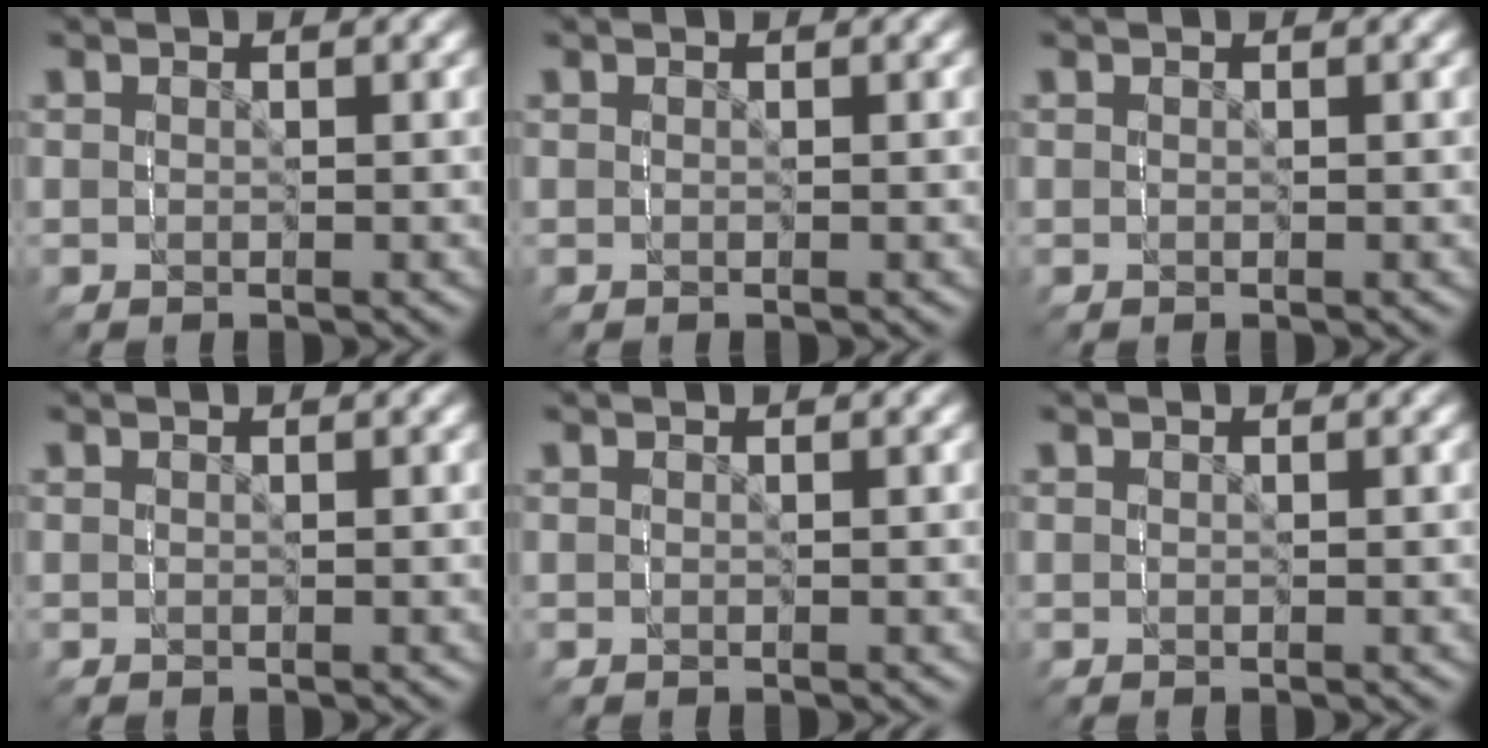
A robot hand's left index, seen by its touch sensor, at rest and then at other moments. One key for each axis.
{"total": 0.0}
{"total": 0.0}
{"total": 0.0}
{"total": 0.0}
{"total": 0.0}